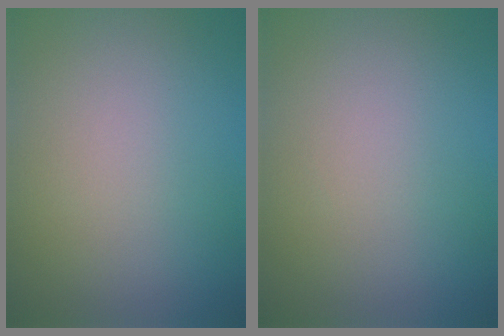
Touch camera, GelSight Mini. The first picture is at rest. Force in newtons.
{"total": 0.0}